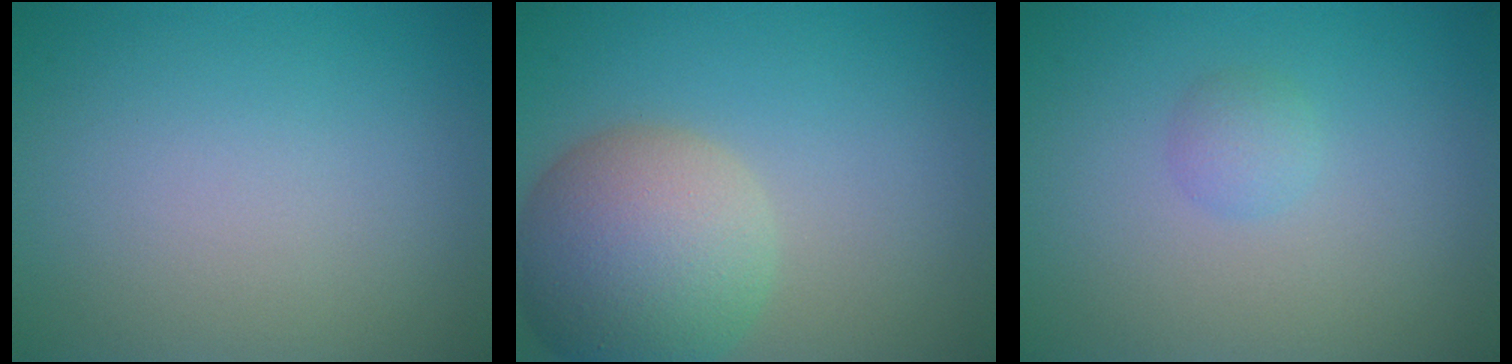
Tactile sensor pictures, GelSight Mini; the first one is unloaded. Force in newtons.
{"total": 8.6, "press": 8.5, "slide": 0.6}
{"total": 1.2, "press": 1.2, "slide": 0.1}